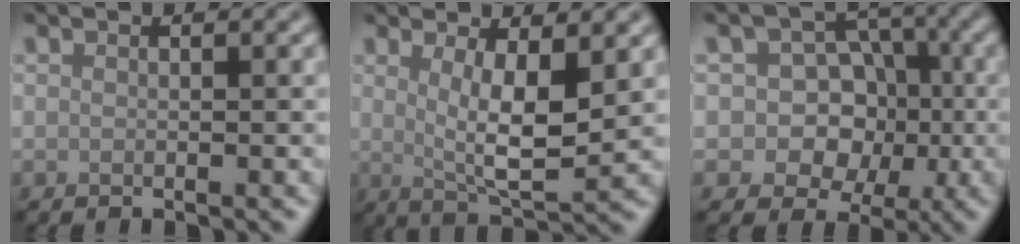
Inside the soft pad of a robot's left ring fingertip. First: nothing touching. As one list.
[{"total": 5.6, "force": [1.1, 1.6, 5.2], "torque": [-0.091, -0.015, 0.025]}, {"total": 7.0, "force": [-0.7, 6.2, 3.1], "torque": [-0.024, 0.025, -0.038]}]